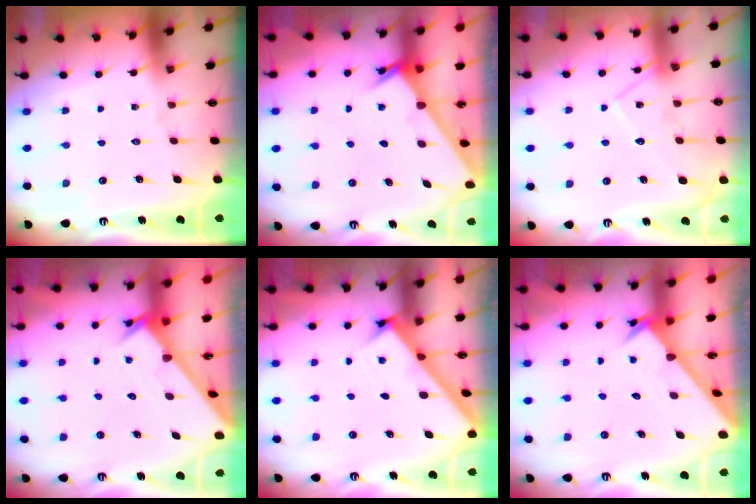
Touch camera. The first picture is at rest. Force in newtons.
{"total": 2.3, "press": 2.3, "slide": 0.2}
{"total": 12.0, "press": 11.9, "slide": 0.8}
{"total": 2.2, "press": 2.2, "slide": 0.1}
{"total": 2.6, "press": 2.6, "slide": 0.3}
{"total": 2.5, "press": 2.5, "slide": 0.2}